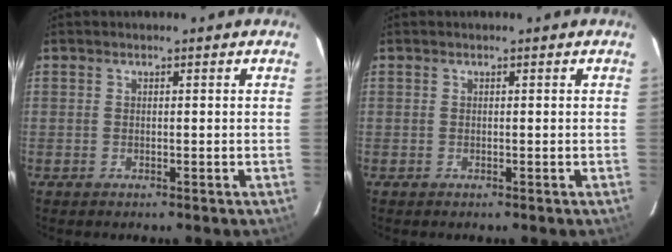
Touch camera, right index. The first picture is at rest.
{"total": 0.0}